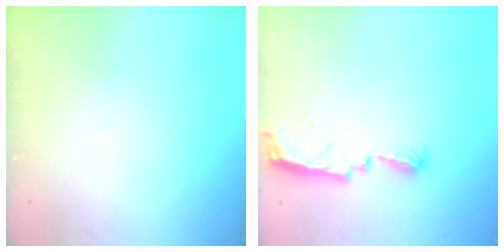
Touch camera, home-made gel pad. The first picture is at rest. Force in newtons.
{"total": 7.3, "press": 7.3, "slide": 0.5}